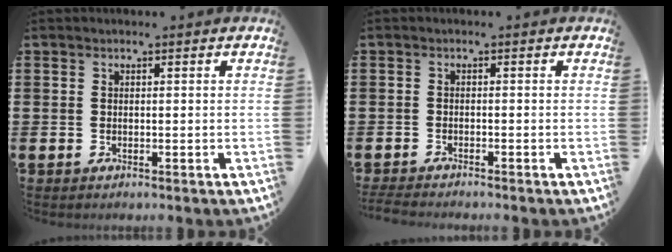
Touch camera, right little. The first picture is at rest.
{"total": 1.3, "force": [-1.2, 0.0, 0.3], "torque": [-0.006, 0.001, -0.025]}